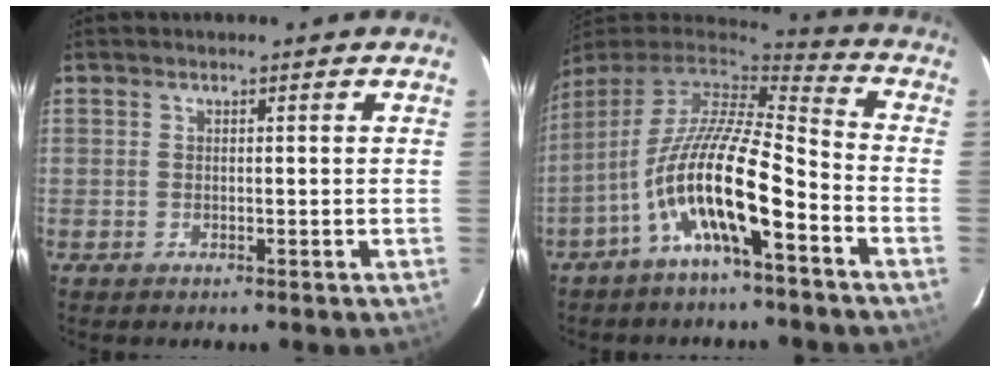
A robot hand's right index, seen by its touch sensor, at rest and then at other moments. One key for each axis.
{"total": 15.4, "fx": -7.0, "fy": 3.4, "fz": 13.3, "tx": -0.246, "ty": -0.014, "tz": -0.135}